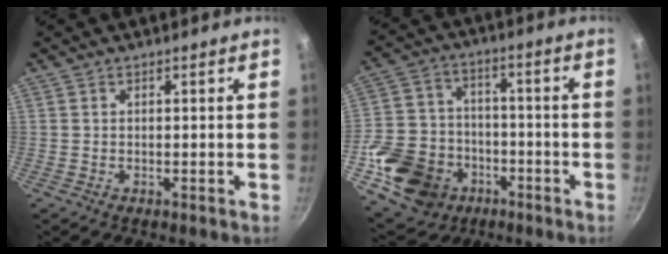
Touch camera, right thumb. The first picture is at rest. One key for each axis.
{"total": 18.0, "fx": -7.2, "fy": 14.2, "fz": 8.3, "tx": -0.150, "ty": 0.041, "tz": -0.118}